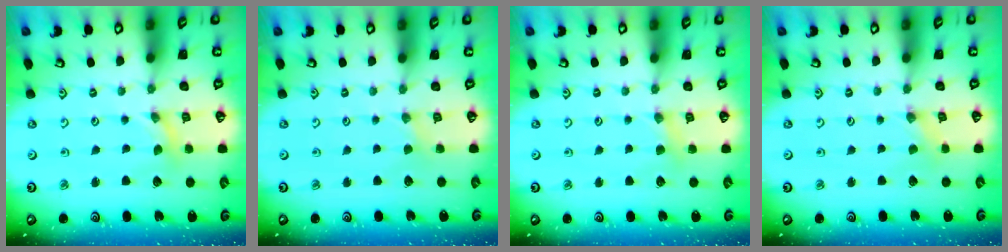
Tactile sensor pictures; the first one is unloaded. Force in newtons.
{"total": 1.0, "press": 1.0, "slide": 0.3}
{"total": 3.8, "press": 3.8, "slide": 0.6}
{"total": 0.8, "press": 0.8, "slide": 0.2}